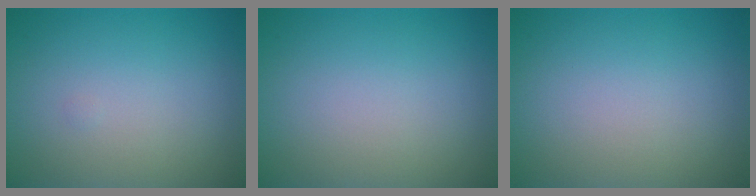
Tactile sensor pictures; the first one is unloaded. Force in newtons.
{"total": 0.0}
{"total": 0.0}